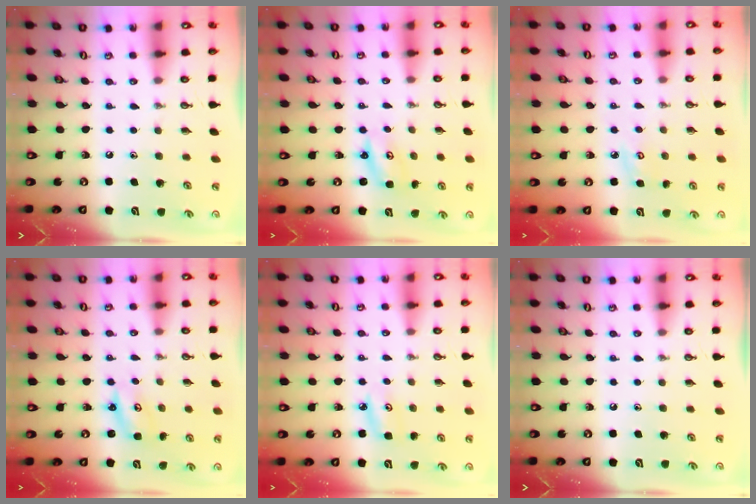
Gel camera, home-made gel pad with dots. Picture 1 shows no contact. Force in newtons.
{"total": 2.7, "press": 2.7, "slide": 0.2}
{"total": 4.5, "press": 4.5, "slide": 0.4}
{"total": 2.7, "press": 2.7, "slide": 0.2}
{"total": 5.6, "press": 5.6, "slide": 0.4}
{"total": 0.0}